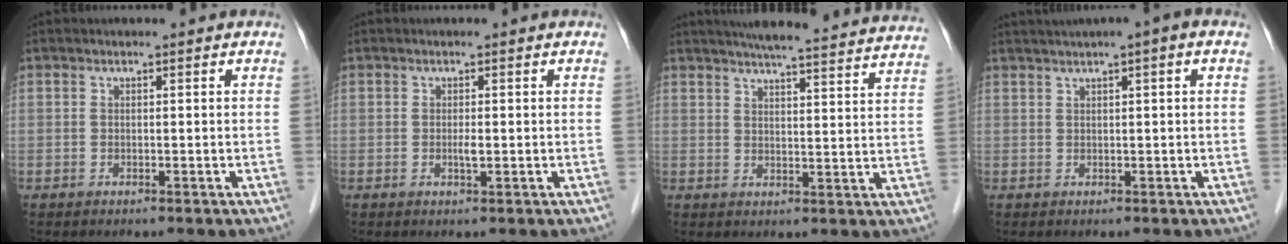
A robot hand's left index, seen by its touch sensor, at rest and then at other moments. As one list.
[{"total": 1.0, "force": [-0.1, 0.1, 1.0], "torque": [-0.020, -0.002, -0.001]}, {"total": 22.8, "force": [21.3, 0.4, 8.2], "torque": [-0.118, -0.021, 0.256]}, {"total": 5.0, "force": [2.8, -0.1, 4.2], "torque": [-0.069, 0.025, 0.044]}]